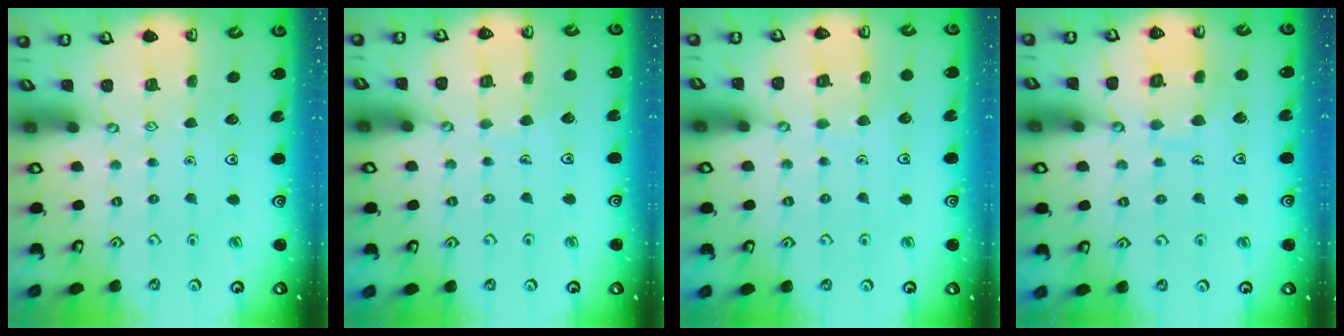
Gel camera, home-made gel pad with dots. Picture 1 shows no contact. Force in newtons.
{"total": 3.5, "press": 3.5, "slide": 0.2}
{"total": 5.5, "press": 5.5, "slide": 0.5}
{"total": 8.6, "press": 8.6, "slide": 0.8}